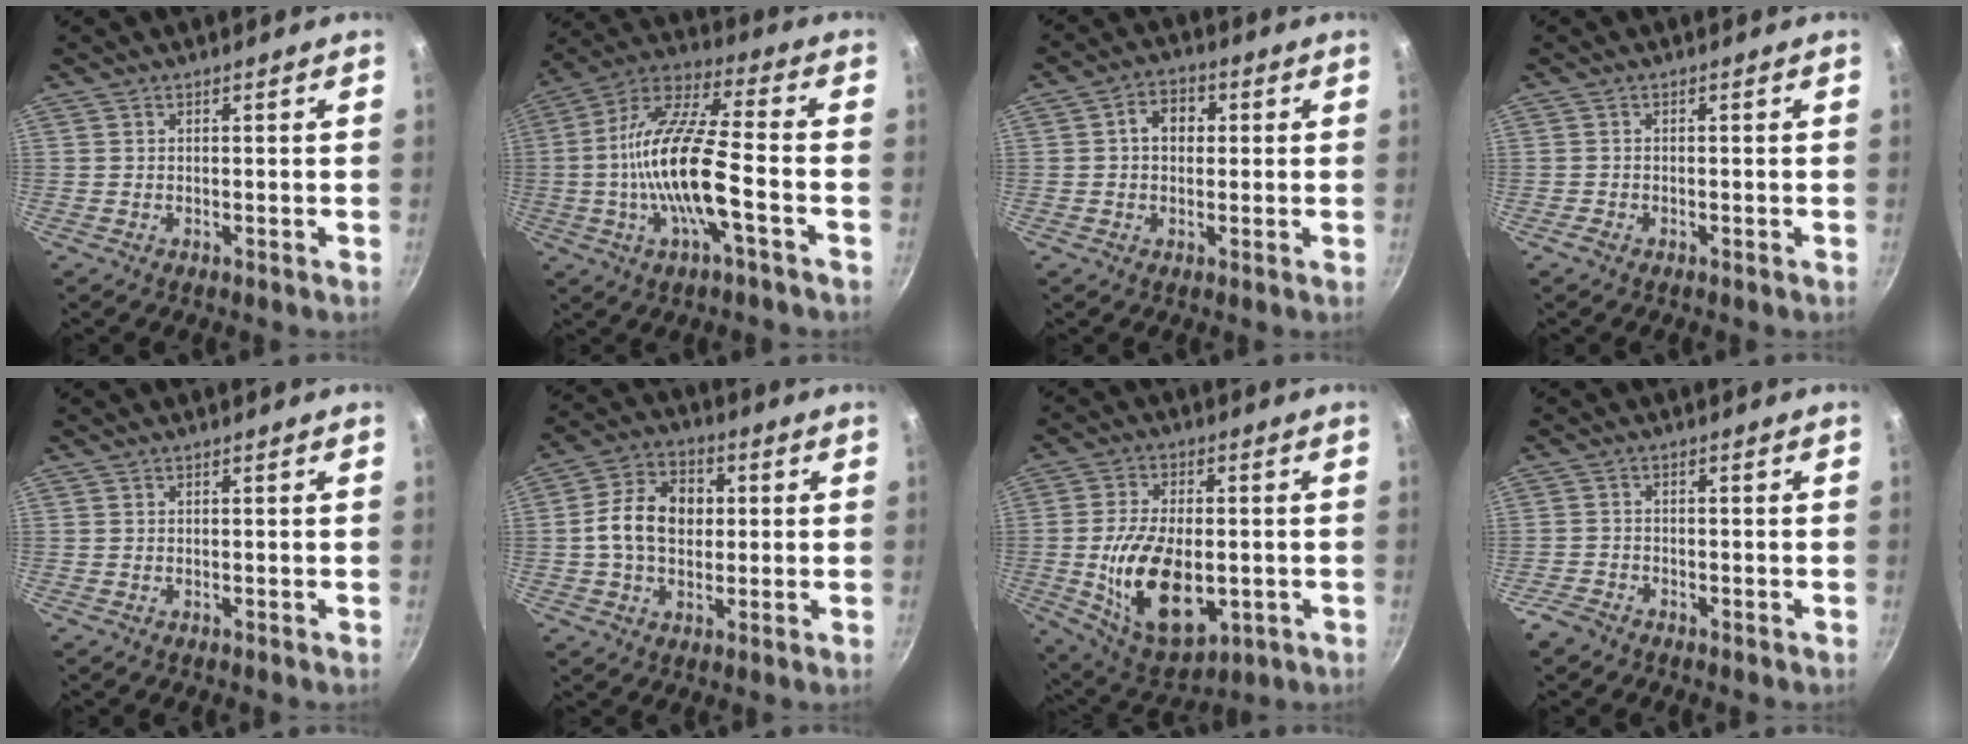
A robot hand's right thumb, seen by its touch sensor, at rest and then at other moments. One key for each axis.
{"total": 17.1, "fx": -3.8, "fy": 4.7, "fz": 16.0, "tx": -0.303, "ty": 0.036, "tz": -0.083}
{"total": 5.6, "fx": 0.8, "fy": 4.4, "fz": 3.5, "tx": -0.030, "ty": 0.012, "tz": 0.004}
{"total": 0.9, "fx": -0.7, "fy": 0.4, "fz": 0.3, "tx": -0.015, "ty": 0.004, "tz": -0.014}
{"total": 0.0}
{"total": 11.7, "fx": 0.7, "fy": 8.6, "fz": 7.9, "tx": -0.115, "ty": 0.018, "tz": -0.003}
{"total": 18.0, "fx": -2.9, "fy": 10.2, "fz": 14.6, "tx": -0.245, "ty": -0.001, "tz": -0.034}
{"total": 3.1, "fx": -2.5, "fy": 1.6, "fz": 0.9, "tx": -0.024, "ty": 0.020, "tz": -0.047}